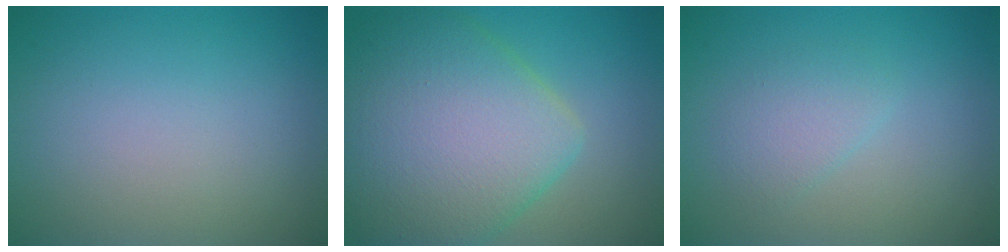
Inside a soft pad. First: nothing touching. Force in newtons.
{"total": 10.1, "press": 10.1, "slide": 0.2}
{"total": 1.8, "press": 1.8, "slide": 0.1}